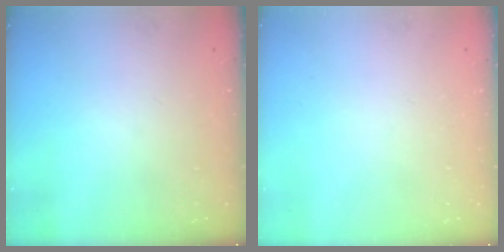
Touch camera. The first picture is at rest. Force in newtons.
{"total": 0.0}